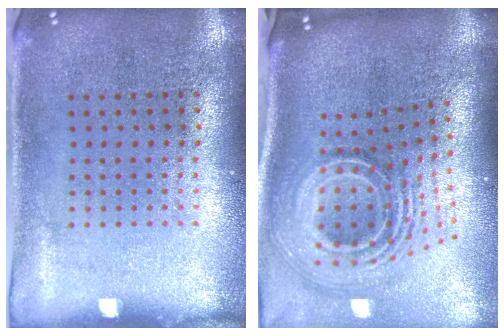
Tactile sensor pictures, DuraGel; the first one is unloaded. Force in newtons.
{"total": 3.0, "press": 1.8, "slide": 2.4}